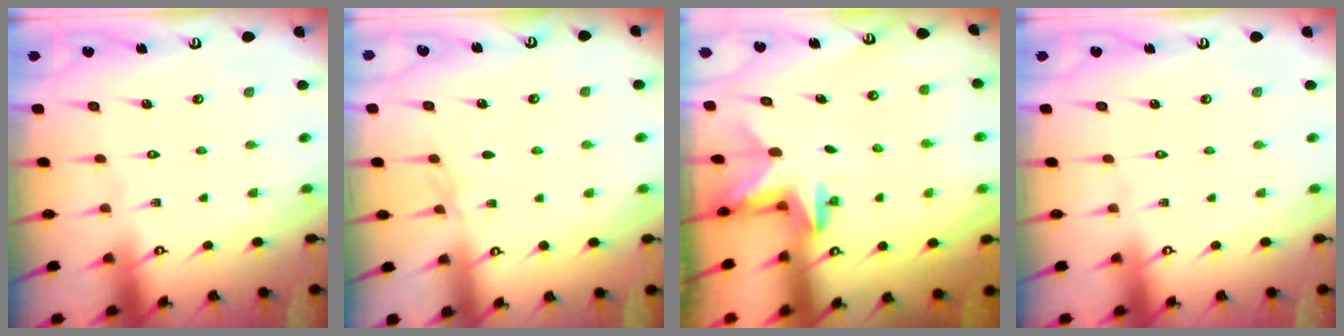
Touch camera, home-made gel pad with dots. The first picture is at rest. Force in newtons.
{"total": 3.5, "press": 3.5, "slide": 0.5}
{"total": 2.3, "press": 2.3, "slide": 0.4}
{"total": 0.0}